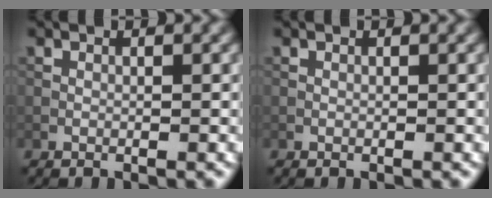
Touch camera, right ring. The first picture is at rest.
{"total": 0.0}